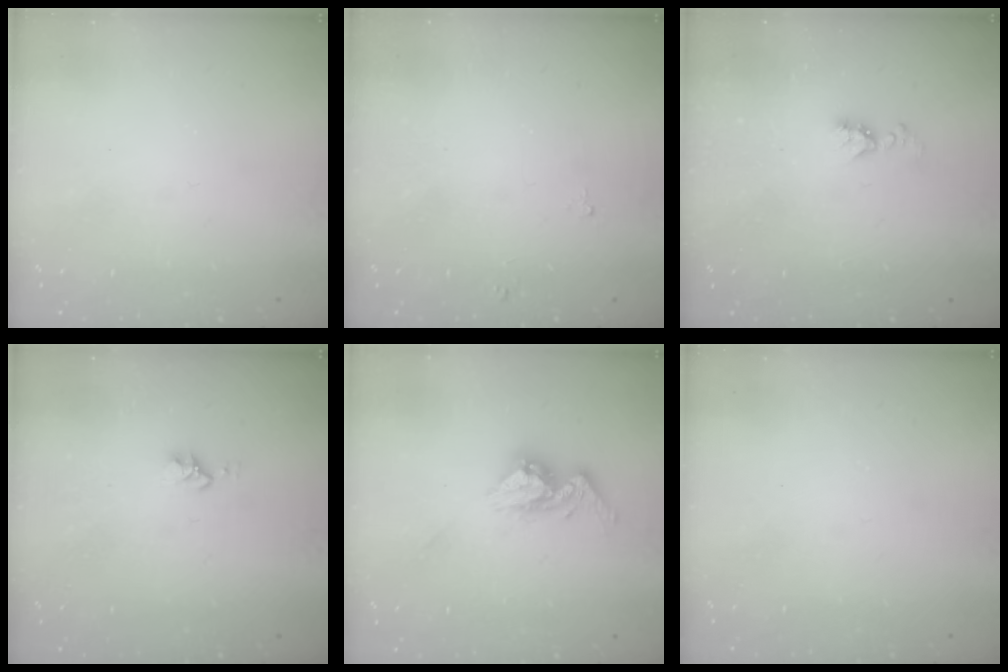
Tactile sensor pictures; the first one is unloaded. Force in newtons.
{"total": 4.1, "press": 4.1, "slide": 0.4}
{"total": 5.9, "press": 5.9, "slide": 0.8}
{"total": 2.8, "press": 2.8, "slide": 0.4}
{"total": 10.6, "press": 10.6, "slide": 1.0}
{"total": 0.0}